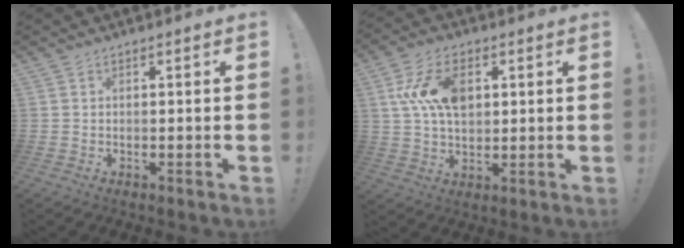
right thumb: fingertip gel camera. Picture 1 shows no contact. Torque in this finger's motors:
{"motor_torque": [-0.01, 0.69, 0.39, 0.81, 0.29]}